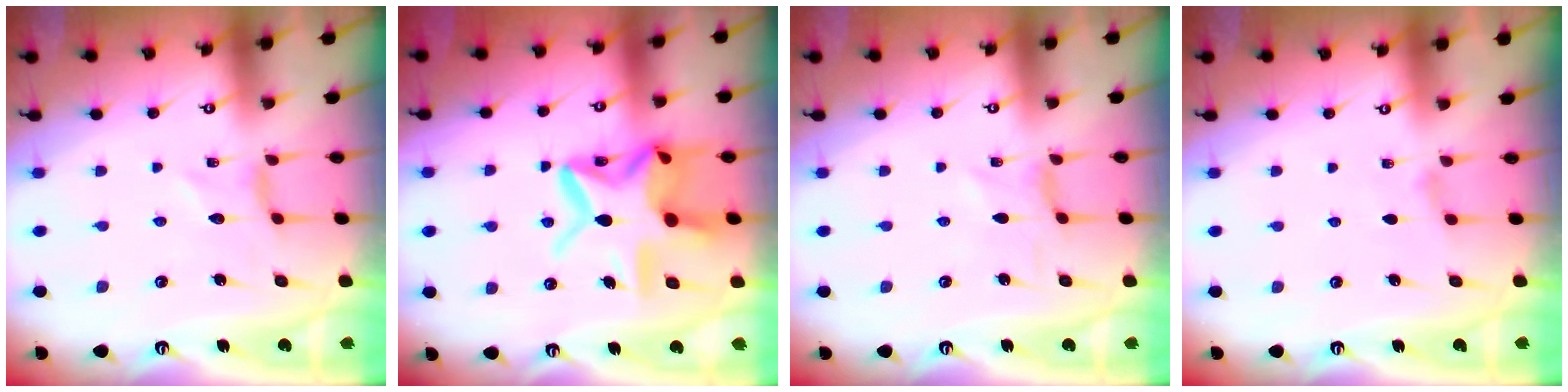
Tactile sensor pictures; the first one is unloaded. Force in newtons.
{"total": 16.7, "press": 16.6, "slide": 1.4}
{"total": 0.0}
{"total": 2.1, "press": 2.1, "slide": 0.4}